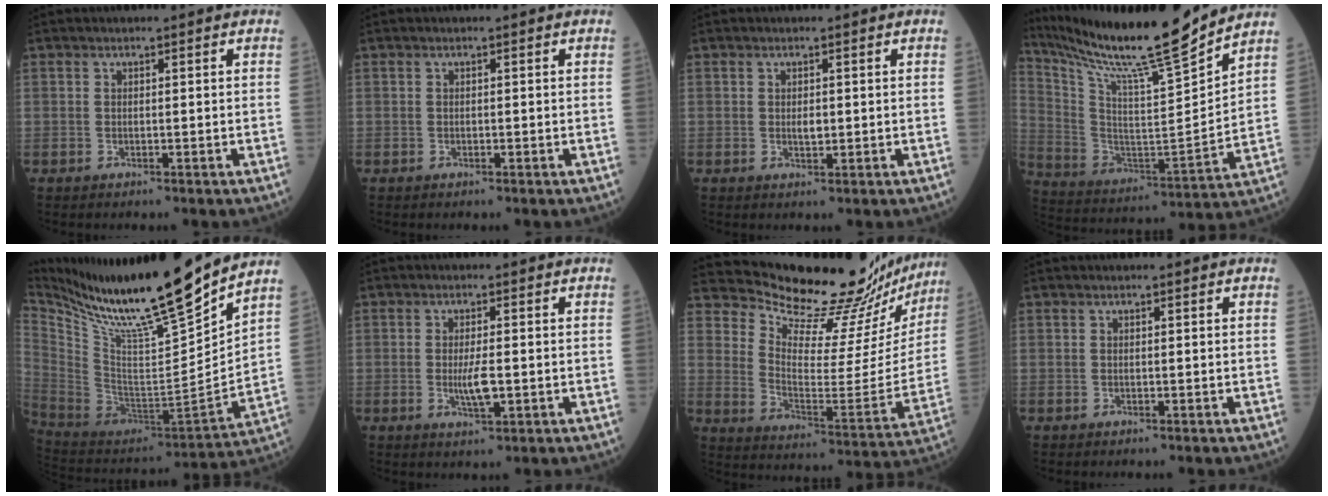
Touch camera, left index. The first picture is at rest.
{"total": 0.0}
{"total": 1.3, "force": [0.0, 0.8, 1.1], "torque": [-0.020, -0.004, 0.002]}
{"total": 20.5, "force": [18.1, -1.0, 9.5], "torque": [-0.188, -0.043, 0.309]}
{"total": 23.9, "force": [19.7, 0.1, 13.5], "torque": [-0.244, -0.045, 0.344]}
{"total": 3.7, "force": [-0.7, 0.8, 3.5], "torque": [-0.073, -0.007, -0.011]}
{"total": 23.1, "force": [22.0, 3.8, 6.0], "torque": [-0.105, -0.102, 0.287]}
{"total": 0.0}